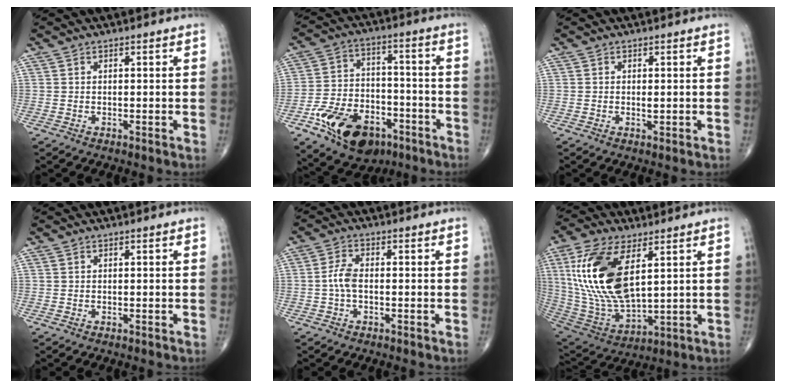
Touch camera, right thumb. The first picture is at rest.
{"total": 17.4, "force": [-8.9, 10.7, 10.5], "torque": [-0.160, 0.050, -0.142]}
{"total": 1.0, "force": [0.0, 0.4, 0.9], "torque": [-0.015, -0.003, -0.001]}
{"total": 0.0}
{"total": 3.4, "force": [-0.5, 1.6, 3.0], "torque": [-0.069, 0.007, -0.016]}
{"total": 20.8, "force": [6.1, 9.6, 17.4], "torque": [-0.356, -0.029, 0.124]}